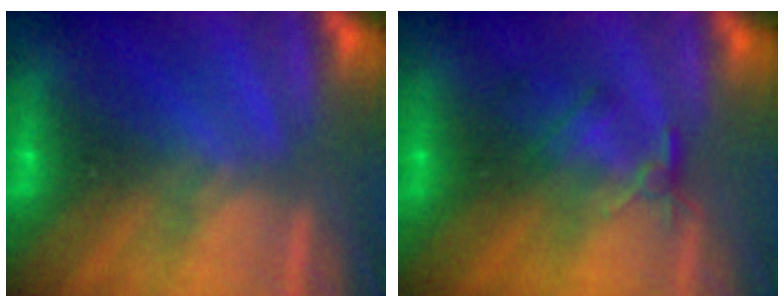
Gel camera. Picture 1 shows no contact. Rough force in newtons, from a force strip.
{"total": 2.4}